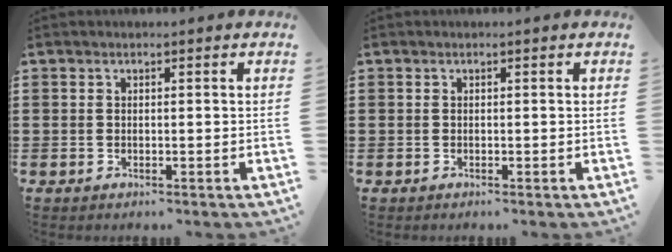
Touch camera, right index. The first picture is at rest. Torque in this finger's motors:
{"motor_torque": [-0.09, -0.15, -0.07, -0.02]}